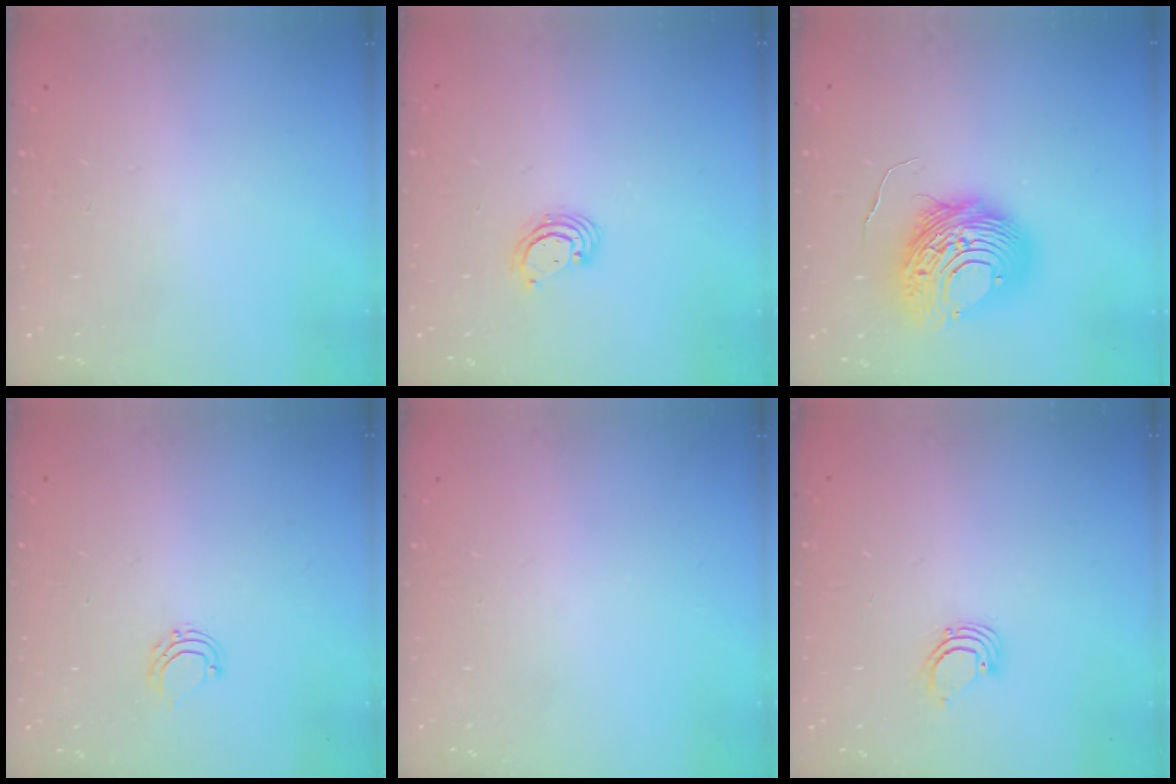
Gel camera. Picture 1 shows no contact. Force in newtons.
{"total": 3.3, "press": 3.3, "slide": 0.2}
{"total": 13.2, "press": 13.2, "slide": 1.3}
{"total": 5.2, "press": 5.2, "slide": 0.4}
{"total": 0.0}
{"total": 2.2, "press": 2.2, "slide": 0.2}